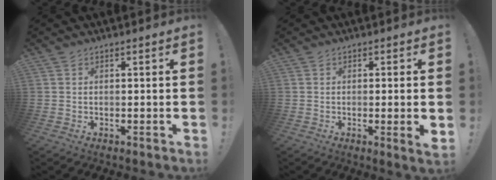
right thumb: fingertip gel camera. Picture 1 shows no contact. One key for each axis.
{"total": 3.7, "fx": -0.5, "fy": -0.3, "fz": 3.6, "tx": -0.050, "ty": -0.011, "tz": -0.008}